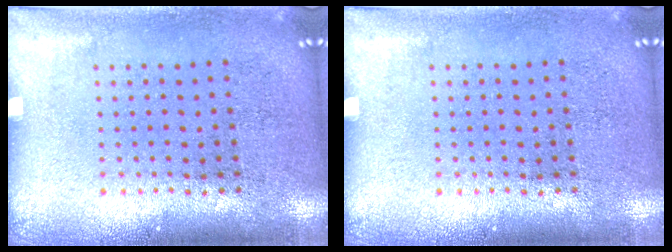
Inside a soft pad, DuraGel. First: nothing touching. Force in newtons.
{"total": 0.0}